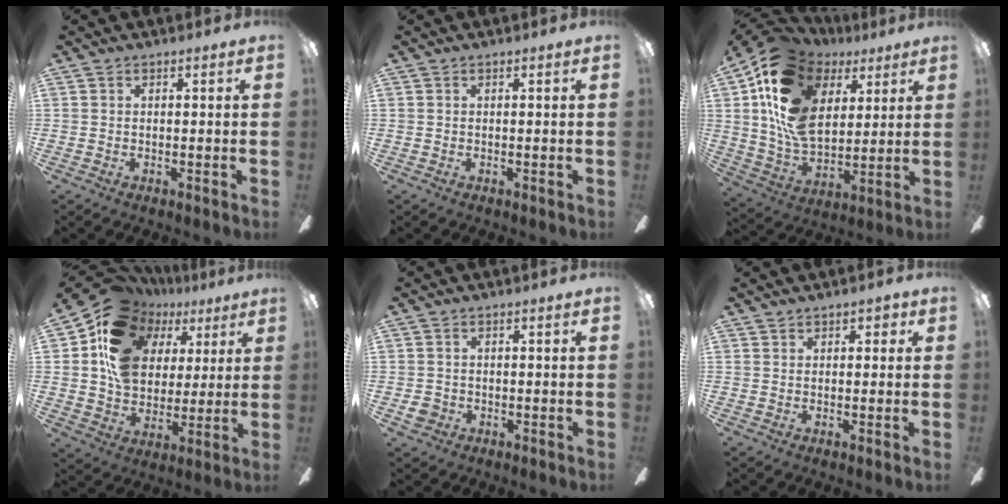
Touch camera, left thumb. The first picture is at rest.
{"total": 0.0}
{"total": 20.0, "force": [8.0, 13.7, 12.2], "torque": [-0.261, -0.034, 0.141]}
{"total": 19.0, "force": [8.0, 14.5, 9.4], "torque": [-0.174, -0.038, 0.151]}
{"total": 2.8, "force": [-0.7, 2.5, 1.1], "torque": [-0.024, 0.003, -0.014]}
{"total": 1.6, "force": [1.1, 1.1, 0.5], "torque": [-0.002, 0.000, 0.017]}